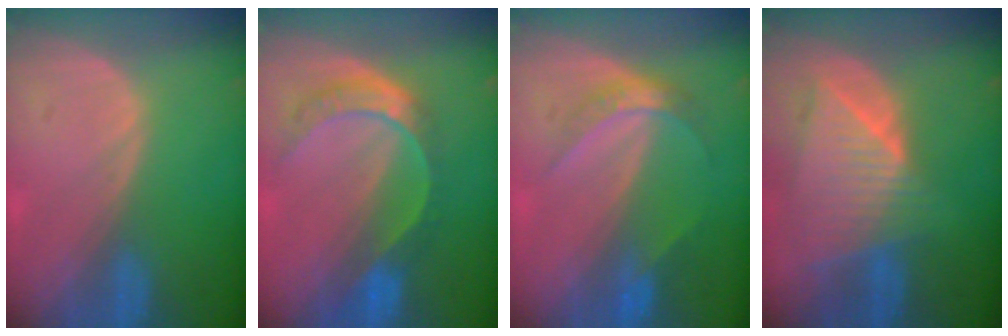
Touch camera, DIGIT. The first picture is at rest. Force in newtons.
{"total": 7.7, "press": 6.4, "slide": 4.3}
{"total": 4.8, "press": 4.3, "slide": 2.2}
{"total": 9.0, "press": 8.0, "slide": 4.1}